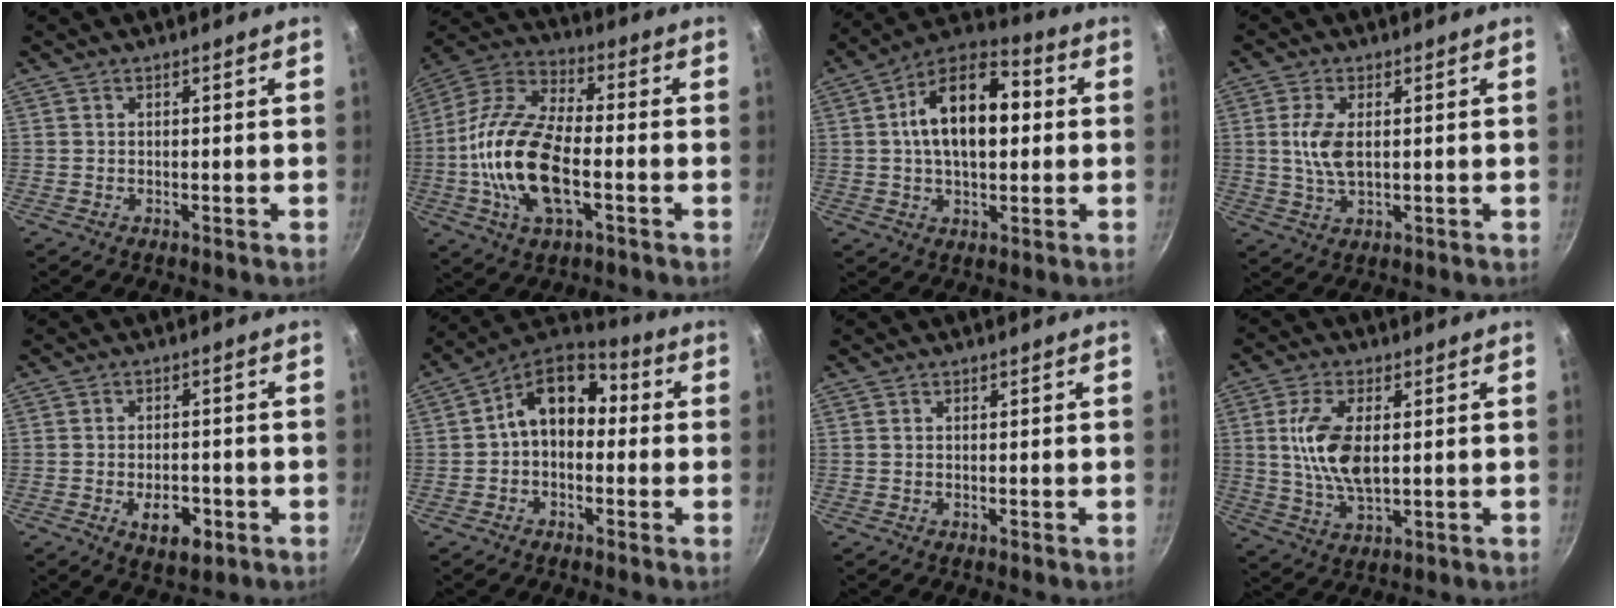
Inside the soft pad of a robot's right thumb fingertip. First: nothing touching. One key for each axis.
{"total": 19.3, "fx": -3.5, "fy": 9.1, "fz": 16.7, "tx": -0.338, "ty": 0.024, "tz": -0.066}
{"total": 16.1, "fx": 2.0, "fy": 8.9, "fz": 13.3, "tx": -0.202, "ty": 0.027, "tz": 0.023}
{"total": 6.0, "fx": 0.7, "fy": 3.0, "fz": 5.2, "tx": -0.117, "ty": -0.004, "tz": 0.014}
{"total": 6.5, "fx": -2.4, "fy": 3.5, "fz": 4.9, "tx": -0.063, "ty": 0.007, "tz": -0.031}
{"total": 12.1, "fx": 0.4, "fy": 8.2, "fz": 8.9, "tx": -0.103, "ty": 0.042, "tz": -0.012}
{"total": 0.0}
{"total": 11.0, "fx": 1.3, "fy": 5.4, "fz": 9.6, "tx": -0.195, "ty": -0.010, "tz": 0.029}